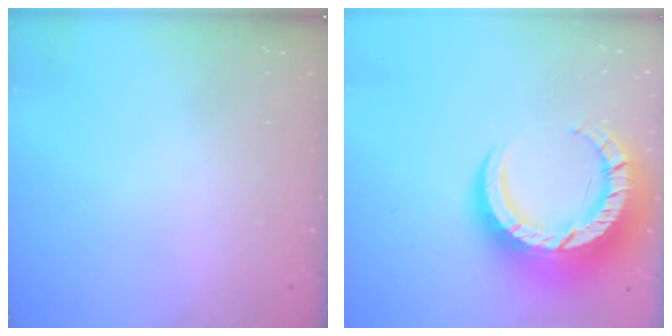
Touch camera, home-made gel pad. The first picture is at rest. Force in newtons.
{"total": 17.5, "press": 17.4, "slide": 1.5}